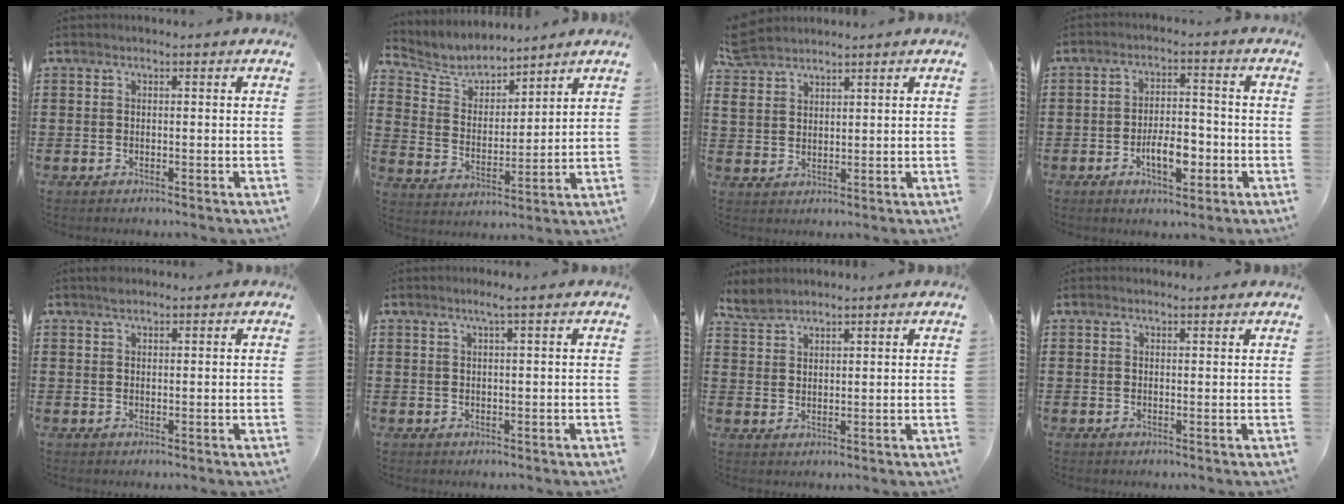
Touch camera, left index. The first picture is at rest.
{"total": 5.0, "force": [4.8, 1.4, 0.5], "torque": [-0.041, -0.026, 0.080]}
{"total": 4.2, "force": [3.7, 1.8, 0.6], "torque": [-0.027, -0.003, 0.072]}
{"total": 6.1, "force": [-2.3, 2.9, 4.9], "torque": [-0.080, 0.006, -0.043]}
{"total": 1.2, "force": [1.0, 0.4, 0.5], "torque": [-0.011, 0.001, 0.020]}
{"total": 1.3, "force": [0.8, -0.1, 1.0], "torque": [-0.020, 0.000, 0.014]}
{"total": 3.1, "force": [3.0, 0.8, 0.6], "torque": [-0.021, -0.002, 0.056]}
{"total": 1.0, "force": [1.0, 0.2, -0.1], "torque": [-0.002, 0.001, 0.020]}